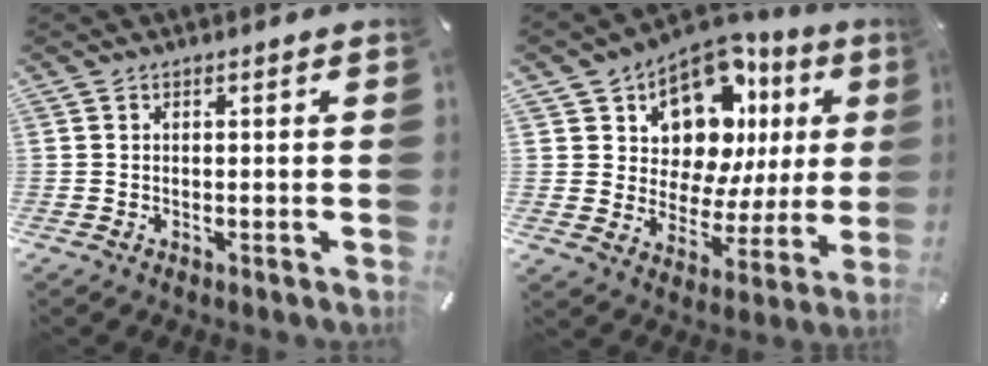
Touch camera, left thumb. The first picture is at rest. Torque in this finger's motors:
{"motor_torque": [2.27, 2.62, 0.33, -0.21, 0.12]}